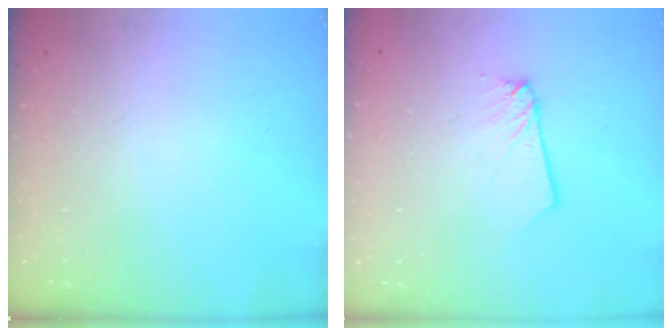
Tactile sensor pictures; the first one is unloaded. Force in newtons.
{"total": 2.5, "press": 2.5, "slide": 0.1}